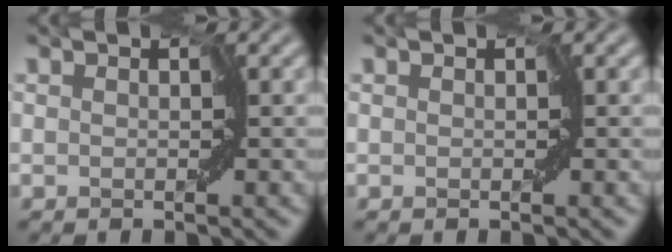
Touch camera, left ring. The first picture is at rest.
{"total": 0.0}